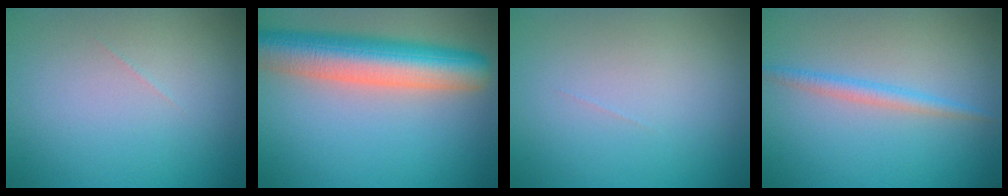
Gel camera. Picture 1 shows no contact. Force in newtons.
{"total": 9.3, "press": 9.3, "slide": 0.7}
{"total": 0.0}
{"total": 1.8, "press": 1.8, "slide": 0.1}